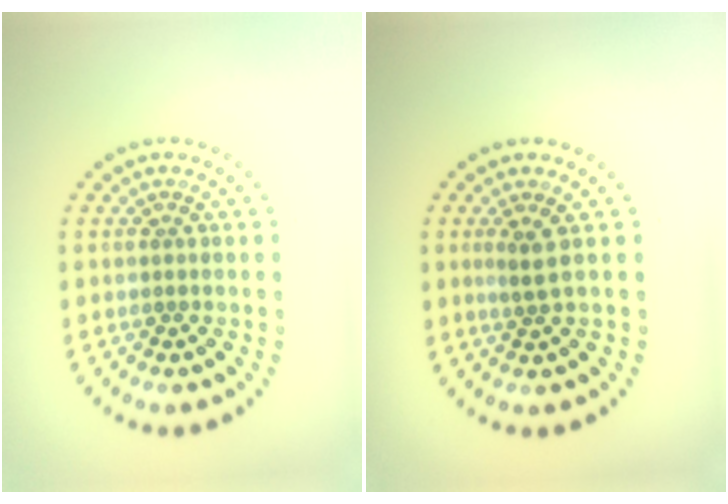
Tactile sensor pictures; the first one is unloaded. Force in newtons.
{"total": 1.5, "press": 1.0, "slide": 1.1}